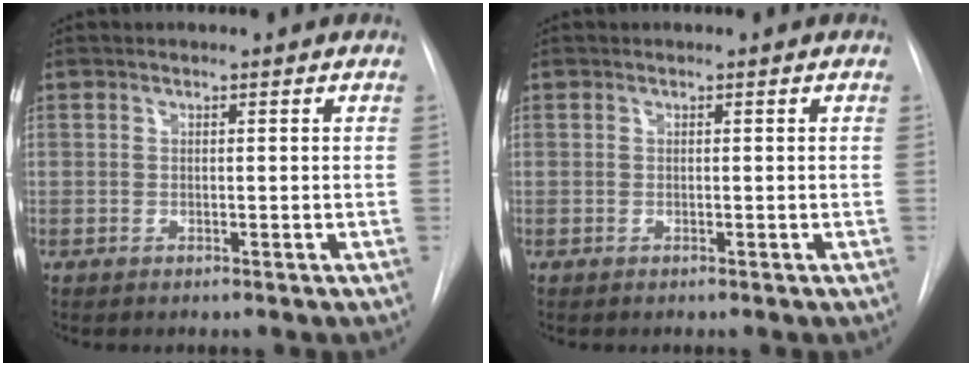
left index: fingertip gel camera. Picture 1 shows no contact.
{"total": 0.0}